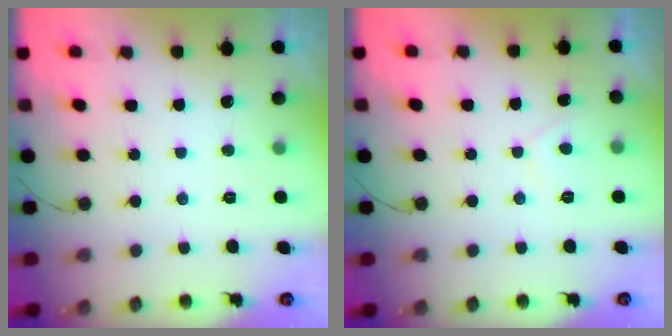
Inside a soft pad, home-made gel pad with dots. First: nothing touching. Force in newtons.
{"total": 1.5, "press": 1.4, "slide": 0.5}